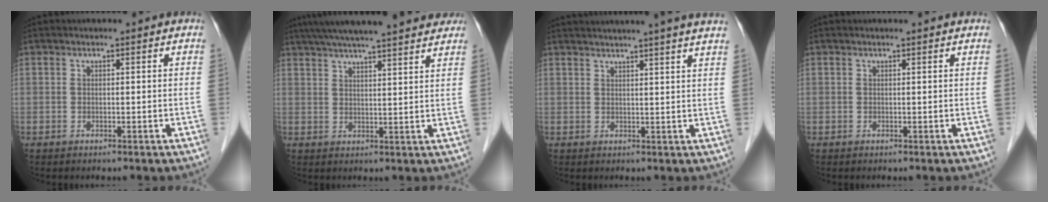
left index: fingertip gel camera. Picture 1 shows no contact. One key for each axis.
{"total": 20.7, "fx": 18.0, "fy": 1.8, "fz": 10.1, "tx": -0.164, "ty": 0.039, "tz": 0.241}
{"total": 15.0, "fx": 13.6, "fy": -1.2, "fz": 6.3, "tx": -0.105, "ty": -0.005, "tz": 0.162}
{"total": 0.9, "fx": 0.9, "fy": -0.1, "fz": 0.2, "tx": -0.012, "ty": 0.000, "tz": 0.011}